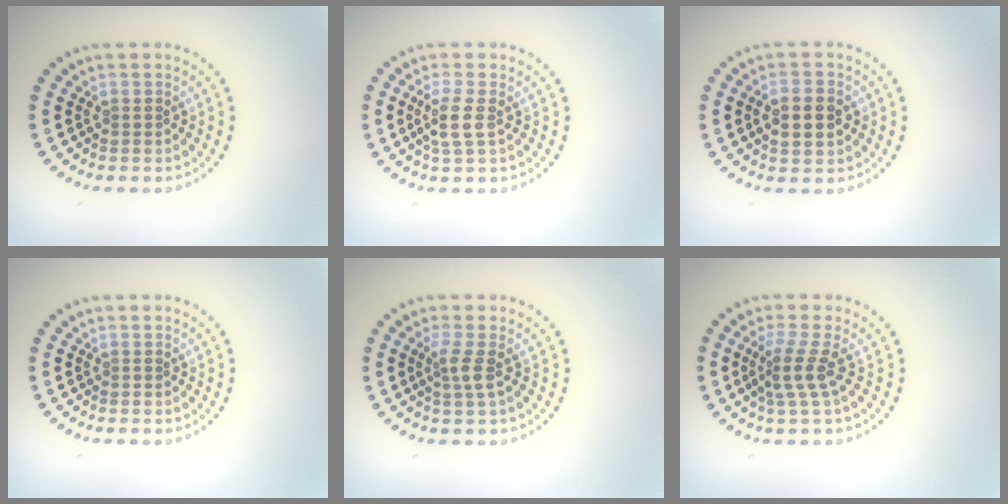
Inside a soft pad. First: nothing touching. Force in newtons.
{"total": 2.3, "press": 2.1, "slide": 1.0}
{"total": 3.1, "press": 3.1, "slide": 0.2}
{"total": 0.0}
{"total": 1.9, "press": 1.4, "slide": 1.3}
{"total": 2.8, "press": 2.0, "slide": 2.0}